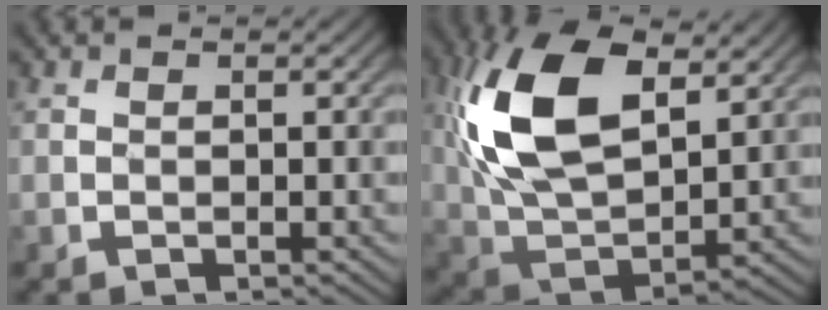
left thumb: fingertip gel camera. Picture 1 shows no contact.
{"total": 16.0, "force": [5.6, 9.3, 11.8], "torque": [-0.275, 0.022, 0.098]}